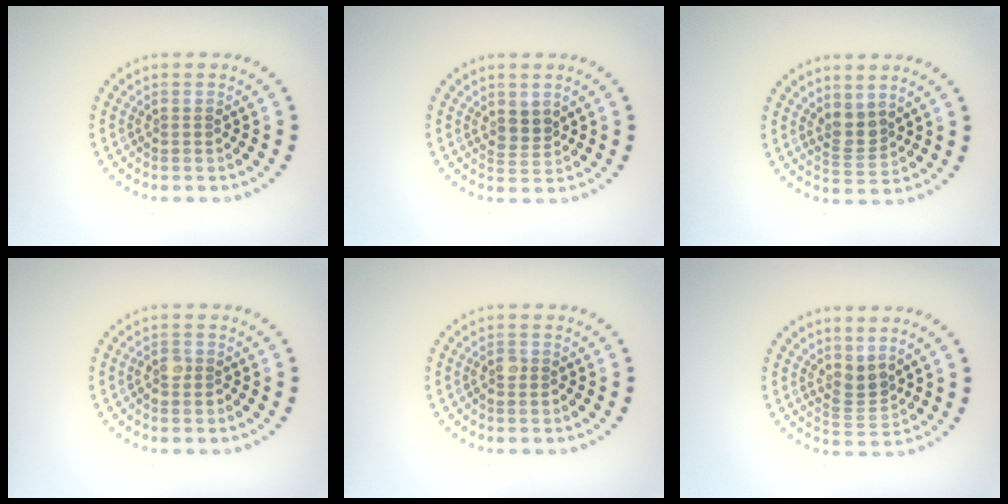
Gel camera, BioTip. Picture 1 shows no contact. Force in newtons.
{"total": 1.9, "press": 1.5, "slide": 1.2}
{"total": 2.1, "press": 1.8, "slide": 1.2}
{"total": 1.4, "press": 1.3, "slide": 0.7}
{"total": 0.9, "press": 0.8, "slide": 0.4}
{"total": 2.2, "press": 1.6, "slide": 1.6}